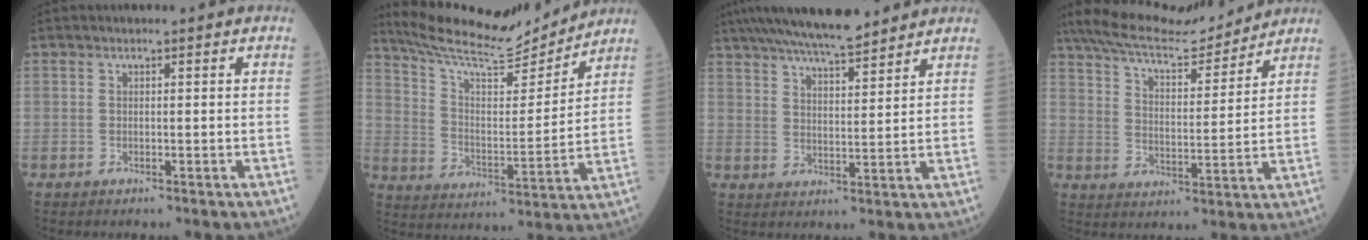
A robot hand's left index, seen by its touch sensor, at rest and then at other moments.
{"total": 15.6, "force": [14.9, 1.2, 4.5], "torque": [-0.091, -0.003, 0.243]}
{"total": 14.0, "force": [12.1, 1.9, 6.7], "torque": [-0.118, 0.022, 0.197]}
{"total": 15.2, "force": [14.3, 1.5, 4.9], "torque": [-0.096, 0.006, 0.233]}